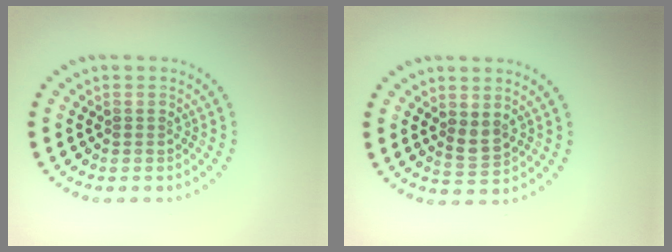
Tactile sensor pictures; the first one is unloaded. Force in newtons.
{"total": 1.7, "press": 1.6, "slide": 0.7}